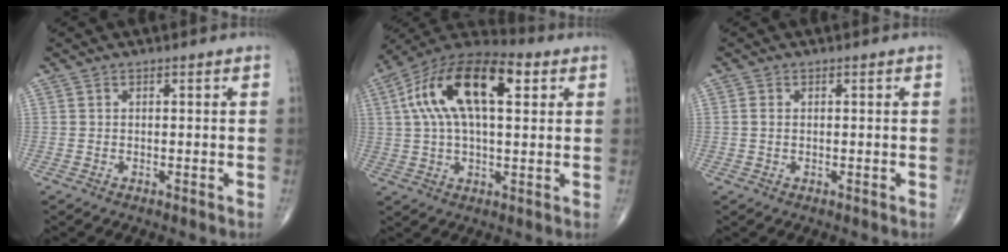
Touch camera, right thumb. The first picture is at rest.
{"total": 19.5, "force": [5.5, 9.1, 16.3], "torque": [-0.294, 0.027, 0.083]}
{"total": 1.1, "force": [0.1, 0.8, 0.8], "torque": [-0.017, 0.000, 0.002]}